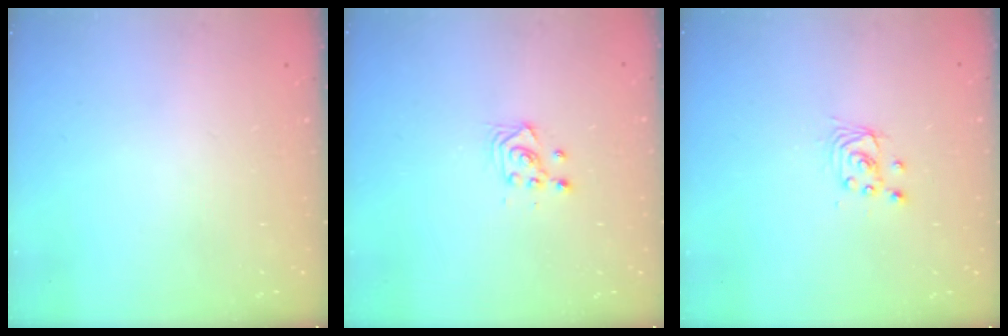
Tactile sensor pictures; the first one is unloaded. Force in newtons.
{"total": 3.4, "press": 3.1, "slide": 1.2}
{"total": 2.9, "press": 2.9, "slide": 0.1}